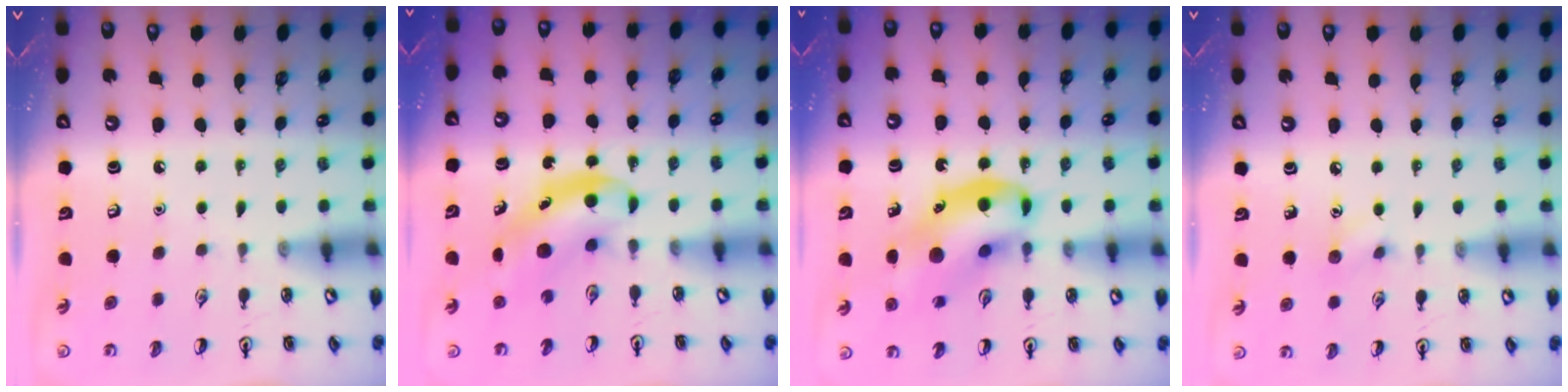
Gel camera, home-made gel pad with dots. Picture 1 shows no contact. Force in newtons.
{"total": 5.5, "press": 5.5, "slide": 0.7}
{"total": 14.1, "press": 13.5, "slide": 4.0}
{"total": 5.5, "press": 5.4, "slide": 1.3}